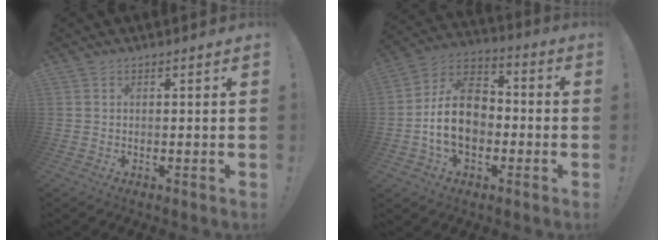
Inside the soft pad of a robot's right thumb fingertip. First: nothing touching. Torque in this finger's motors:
{"motor_torque": [2.38, 2.00, 1.85, -0.67, 0.13]}